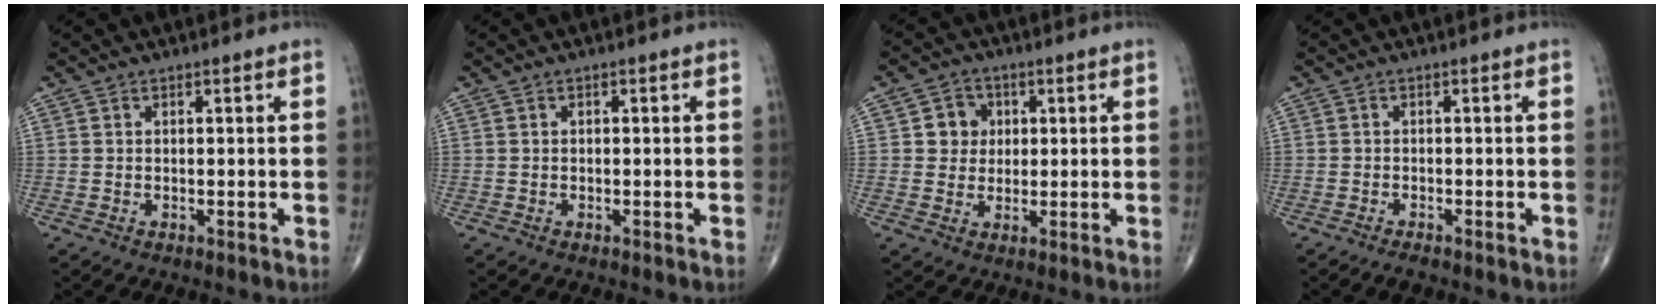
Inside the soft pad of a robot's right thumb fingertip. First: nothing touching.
{"total": 0.0}
{"total": 5.2, "force": [1.0, 4.8, 1.7], "torque": [0.004, 0.004, 0.011]}
{"total": 1.4, "force": [-1.1, 0.4, 0.8], "torque": [-0.022, 0.001, -0.022]}